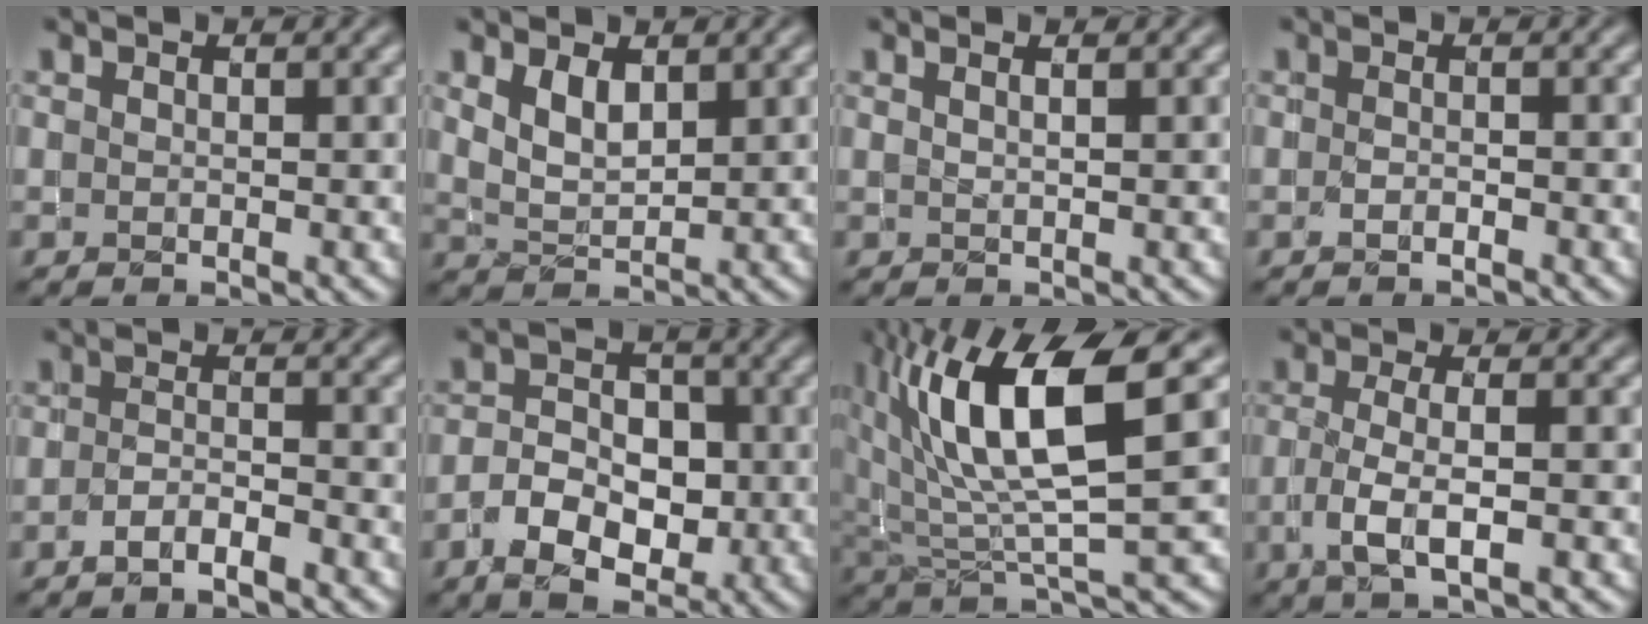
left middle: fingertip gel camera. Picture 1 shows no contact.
{"total": 2.4, "force": [1.5, 1.1, 1.5], "torque": [-0.040, -0.007, 0.037]}
{"total": 1.6, "force": [0.9, 0.7, 1.0], "torque": [0.001, 0.000, -0.005]}
{"total": 0.7, "force": [-0.7, 0.1, 0.1], "torque": [-0.006, -0.004, -0.011]}
{"total": 2.3, "force": [-1.9, 0.4, 1.2], "torque": [-0.023, -0.001, -0.039]}
{"total": 5.0, "force": [-2.0, 3.3, 3.1], "torque": [-0.047, 0.001, -0.033]}
{"total": 11.1, "force": [3.9, 3.4, 9.9], "torque": [-0.188, 0.008, 0.077]}
{"total": 3.9, "force": [-1.4, 1.2, 3.4], "torque": [-0.074, -0.004, -0.025]}